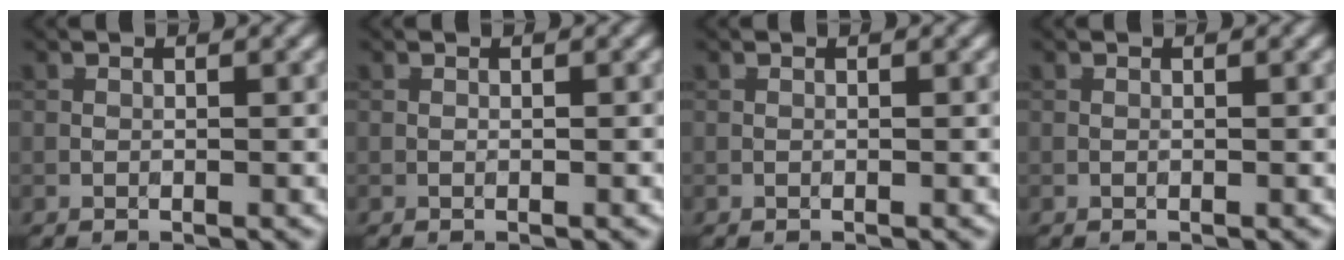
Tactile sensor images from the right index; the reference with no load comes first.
{"total": 0.0}
{"total": 0.0}
{"total": 0.0}